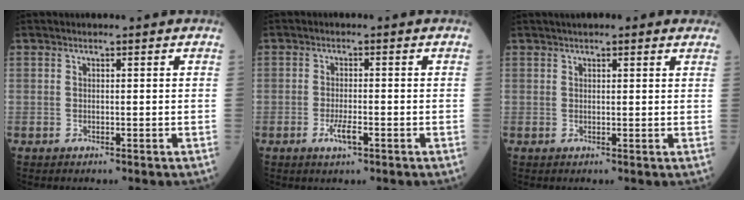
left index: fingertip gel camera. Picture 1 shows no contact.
{"total": 2.9, "force": [-1.4, 0.6, 2.5], "torque": [-0.051, -0.003, -0.024]}
{"total": 5.8, "force": [4.6, 1.1, 3.3], "torque": [-0.045, 0.029, 0.058]}